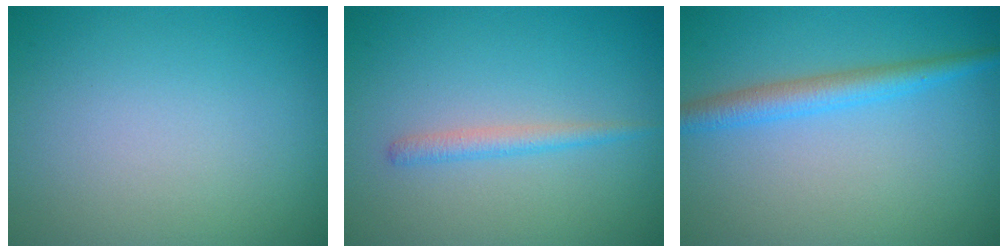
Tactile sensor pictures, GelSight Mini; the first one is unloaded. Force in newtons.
{"total": 1.5, "press": 1.5, "slide": 0.1}
{"total": 3.0, "press": 3.0, "slide": 0.1}